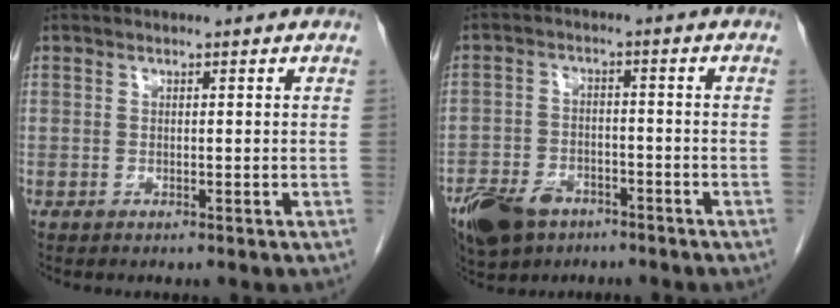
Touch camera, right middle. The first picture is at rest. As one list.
[{"total": 10.4, "force": [-7.0, 6.1, 4.8], "torque": [-0.100, -0.003, -0.117]}]